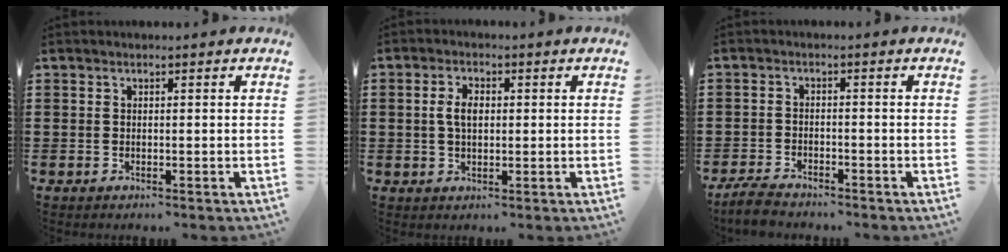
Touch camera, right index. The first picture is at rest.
{"total": 3.6, "force": [0.4, 1.8, 3.1], "torque": [-0.062, 0.008, 0.004]}
{"total": 2.9, "force": [-2.8, 0.4, 0.9], "torque": [-0.025, 0.000, -0.057]}